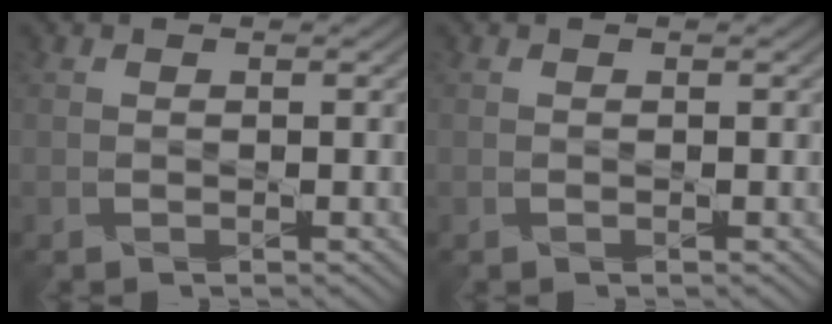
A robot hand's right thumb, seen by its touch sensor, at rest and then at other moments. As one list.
[{"total": 0.0}]